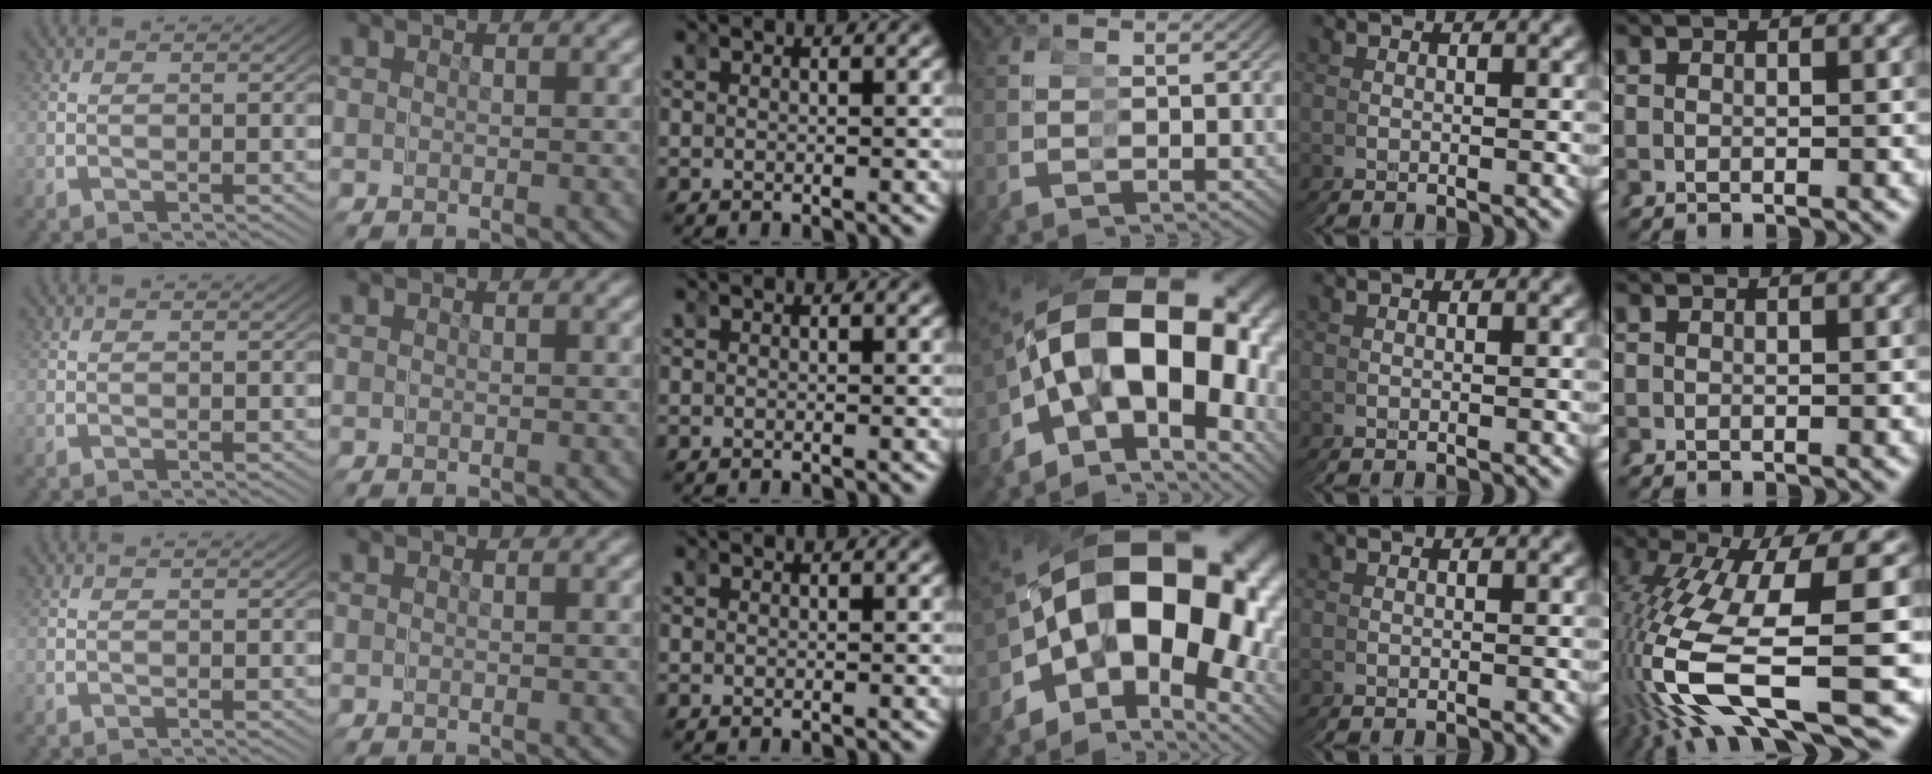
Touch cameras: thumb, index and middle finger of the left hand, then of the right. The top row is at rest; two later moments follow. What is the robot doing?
{"motion": "grasp_and_lifting", "object": "tape"}